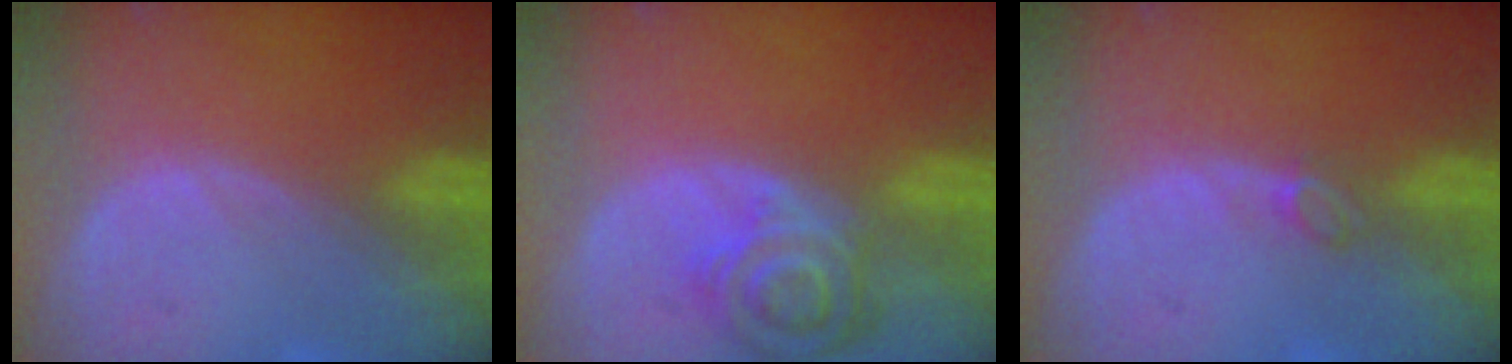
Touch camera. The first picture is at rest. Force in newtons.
{"total": 7.8, "press": 7.0, "slide": 3.6}
{"total": 1.7, "press": 1.7, "slide": 0.4}